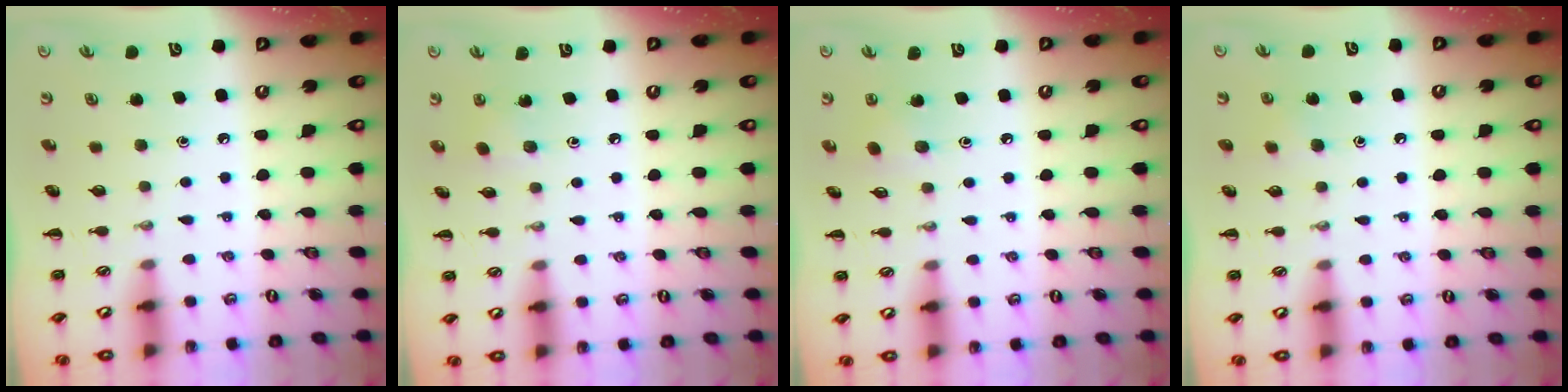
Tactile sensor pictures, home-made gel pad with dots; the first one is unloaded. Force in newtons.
{"total": 2.9, "press": 2.7, "slide": 0.9}
{"total": 4.0, "press": 3.8, "slide": 1.0}
{"total": 2.8, "press": 2.5, "slide": 1.3}